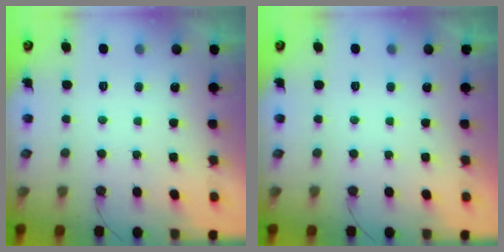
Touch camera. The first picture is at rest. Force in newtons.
{"total": 0.0}